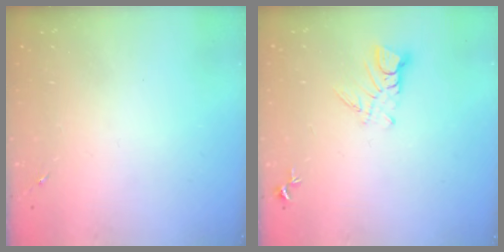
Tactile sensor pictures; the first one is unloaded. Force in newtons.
{"total": 5.2, "press": 5.2, "slide": 0.3}